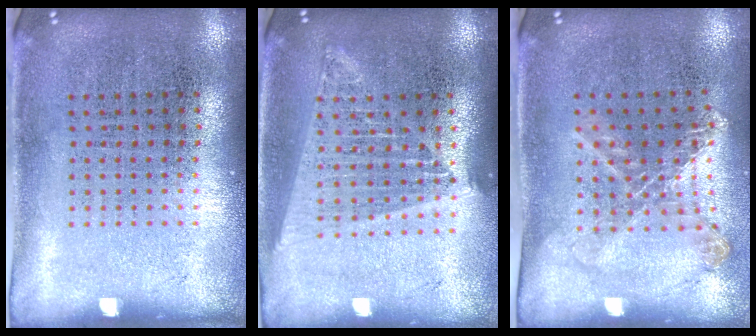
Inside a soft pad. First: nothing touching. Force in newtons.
{"total": 1.8, "press": 1.6, "slide": 0.8}
{"total": 1.1, "press": 1.1, "slide": 0.3}